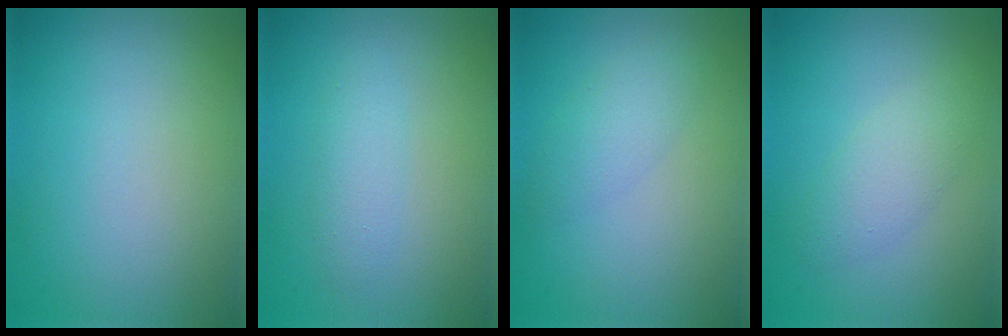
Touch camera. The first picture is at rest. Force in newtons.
{"total": 1.9, "press": 1.9, "slide": 0.0}
{"total": 2.2, "press": 2.2, "slide": 0.1}
{"total": 2.5, "press": 2.5, "slide": 0.2}